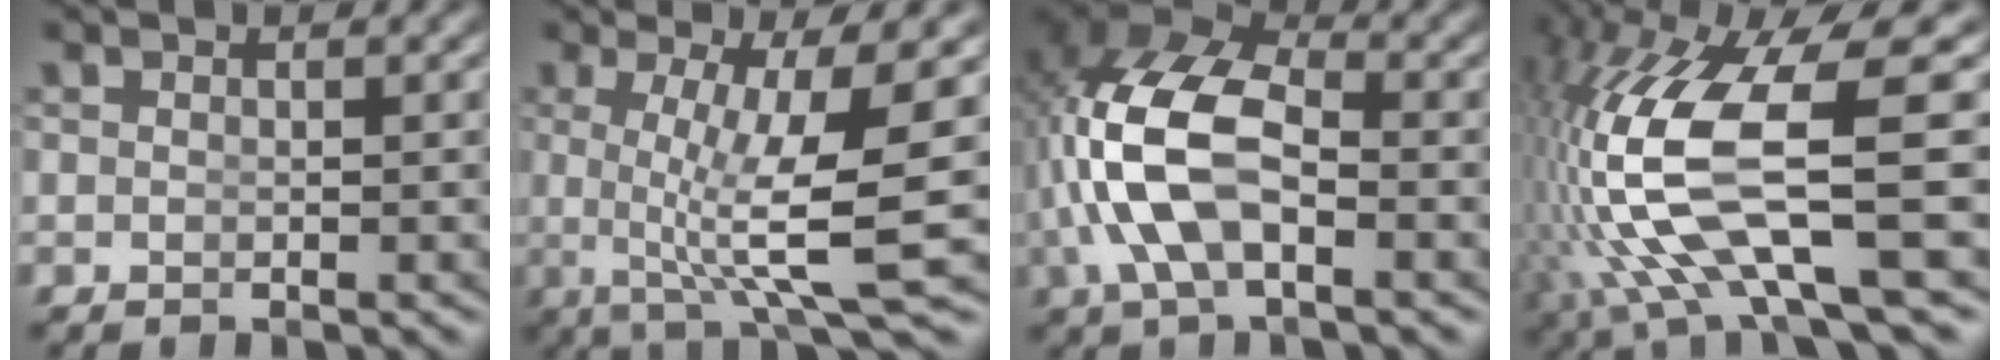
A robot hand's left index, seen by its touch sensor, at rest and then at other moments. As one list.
[{"total": 8.2, "force": [-0.1, 1.1, 8.1], "torque": [-0.129, -0.020, 0.008]}, {"total": 9.8, "force": [0.9, 5.9, 7.8], "torque": [-0.183, -0.023, 0.022]}, {"total": 12.1, "force": [-0.3, 5.5, 10.7], "torque": [-0.244, -0.028, 0.013]}]